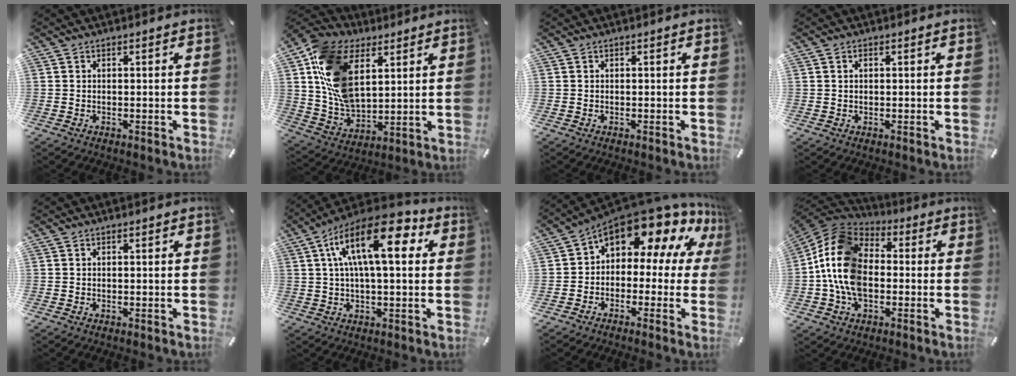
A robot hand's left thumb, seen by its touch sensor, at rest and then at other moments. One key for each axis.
{"total": 17.6, "fx": 6.2, "fy": 11.9, "fz": 11.3, "tx": -0.276, "ty": -0.014, "tz": 0.116}
{"total": 0.0}
{"total": 0.9, "fx": 0.3, "fy": 0.6, "fz": 0.7, "tx": -0.014, "ty": 0.004, "tz": 0.003}
{"total": 0.0}
{"total": 16.9, "fx": 5.4, "fy": 6.8, "fz": 14.5, "tx": -0.252, "ty": -0.011, "tz": 0.089}
{"total": 13.8, "fx": 9.7, "fy": 6.2, "fz": 7.7, "tx": -0.124, "ty": -0.084, "tz": 0.165}
{"total": 16.0, "fx": -2.7, "fy": 11.3, "fz": 11.0, "tx": -0.256, "ty": 0.020, "tz": -0.056}